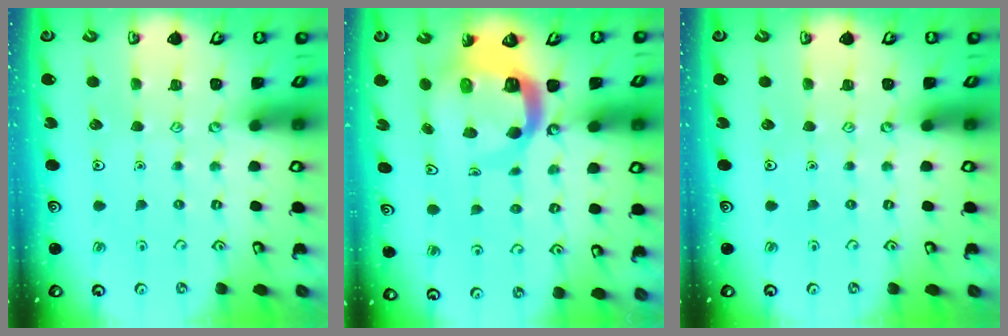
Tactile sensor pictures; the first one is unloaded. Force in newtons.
{"total": 9.3, "press": 9.2, "slide": 1.3}
{"total": 0.0}